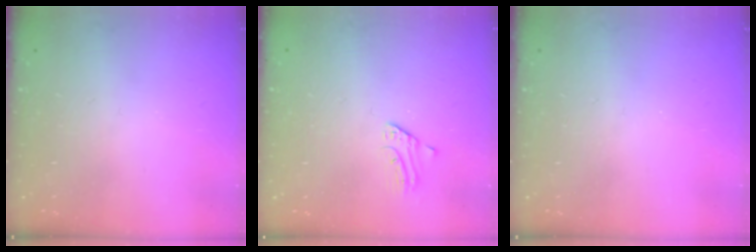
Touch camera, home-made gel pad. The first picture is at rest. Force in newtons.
{"total": 2.3, "press": 2.3, "slide": 0.2}
{"total": 0.0}